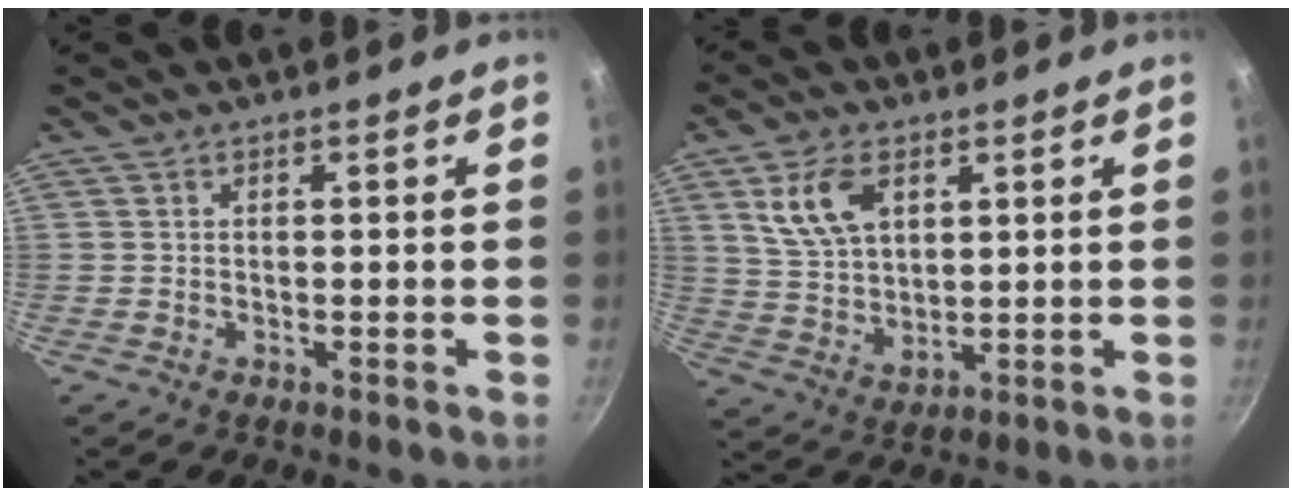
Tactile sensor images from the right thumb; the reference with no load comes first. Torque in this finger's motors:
{"motor_torque": [-0.89, 1.01, 0.09, -0.06, 0.20]}